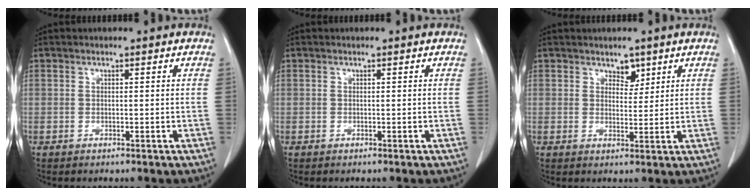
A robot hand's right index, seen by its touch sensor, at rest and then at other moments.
{"total": 0.0}
{"total": 2.4, "force": [1.7, 1.4, 1.0], "torque": [-0.009, -0.004, 0.029]}